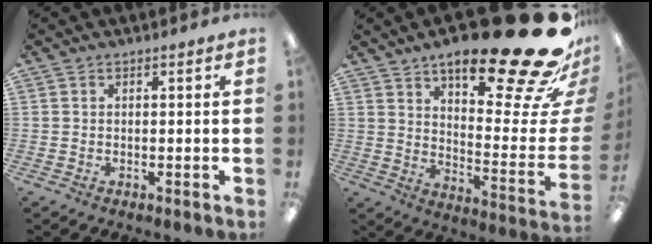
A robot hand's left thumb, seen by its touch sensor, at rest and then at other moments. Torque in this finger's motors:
{"motor_torque": [0.54, 0.48, 1.58, -1.20, 0.11]}